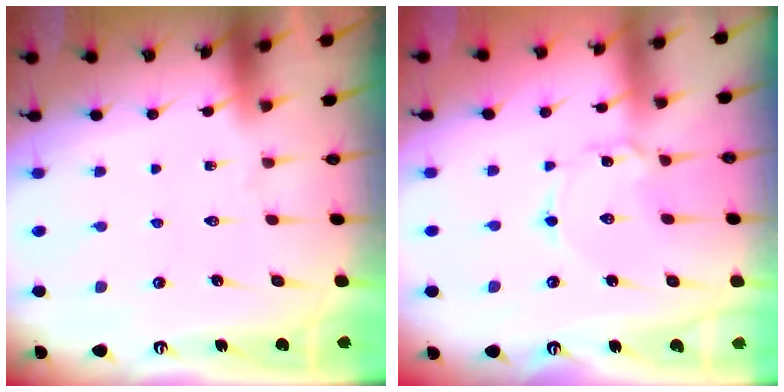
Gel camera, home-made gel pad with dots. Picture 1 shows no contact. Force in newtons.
{"total": 1.2, "press": 1.2, "slide": 0.1}